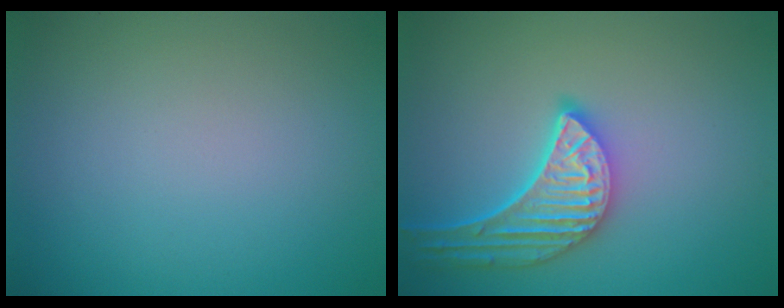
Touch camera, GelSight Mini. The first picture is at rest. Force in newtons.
{"total": 5.2, "press": 4.2, "slide": 3.0}